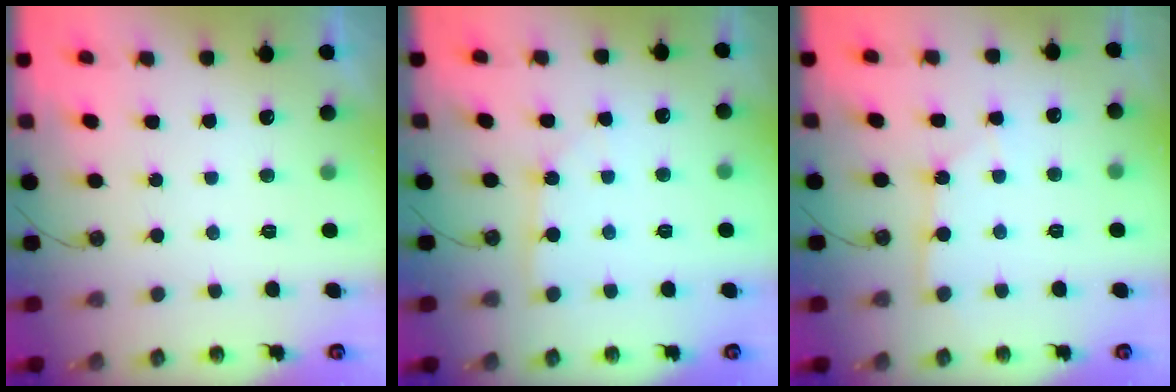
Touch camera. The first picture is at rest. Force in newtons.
{"total": 2.8, "press": 2.8, "slide": 0.3}
{"total": 2.8, "press": 2.8, "slide": 0.2}